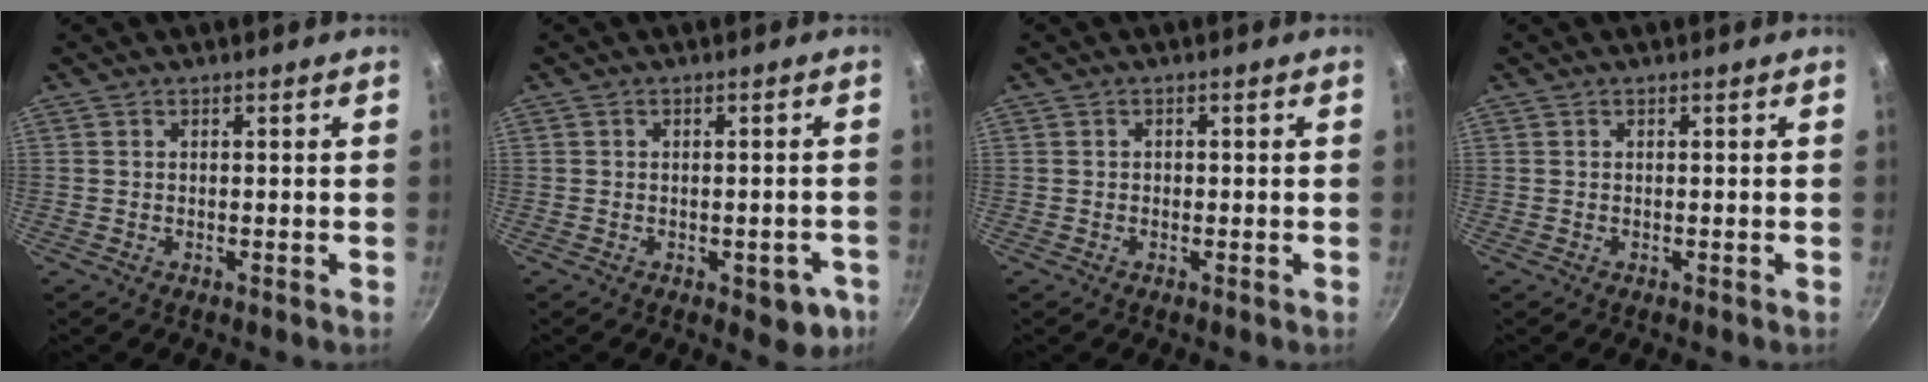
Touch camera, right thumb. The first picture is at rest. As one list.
[{"total": 6.0, "force": [-2.4, 3.3, 4.4], "torque": [-0.022, 0.018, -0.023]}, {"total": 0.5, "force": [-0.2, 0.5, 0.1], "torque": [0.002, 0.002, -0.003]}, {"total": 0.0}]